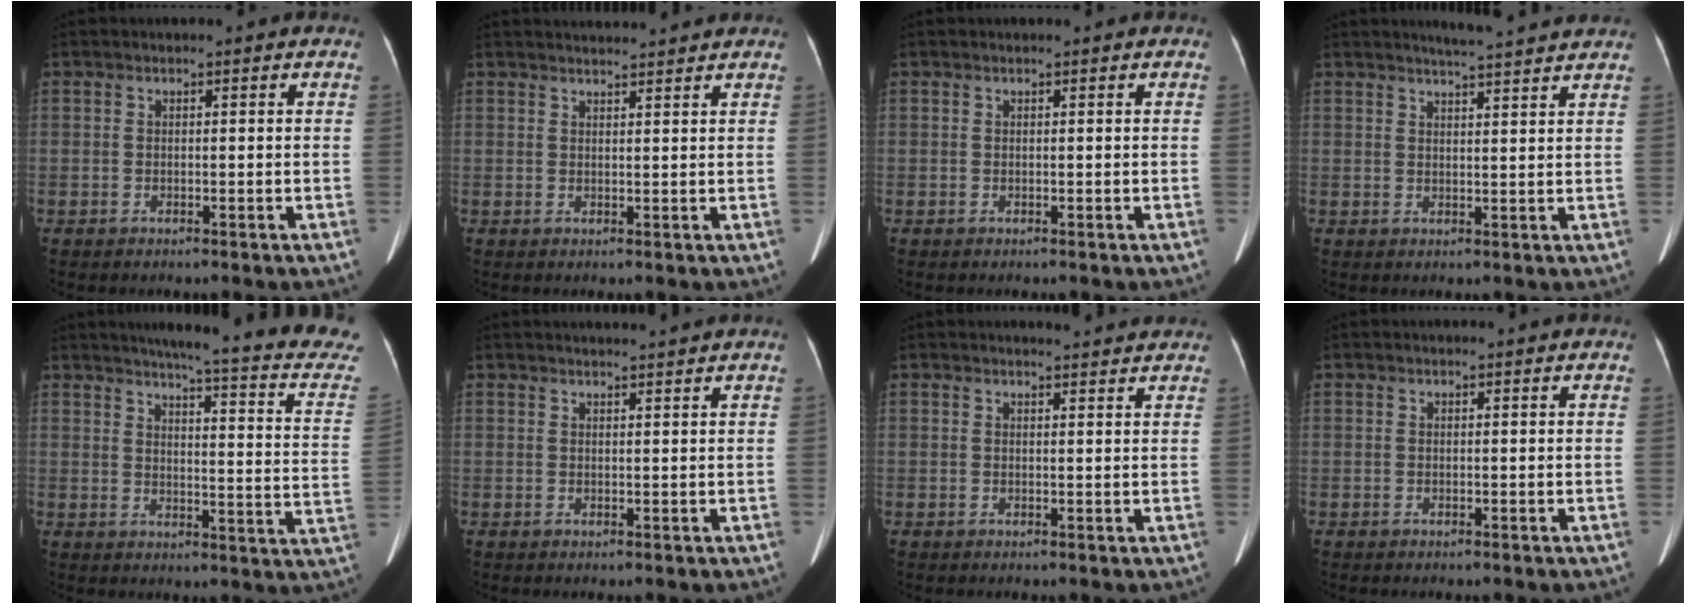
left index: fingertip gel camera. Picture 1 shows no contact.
{"total": 4.8, "force": [4.7, -0.4, 1.0], "torque": [-0.017, 0.021, 0.060]}
{"total": 0.0}
{"total": 7.3, "force": [6.7, -0.3, 2.8], "torque": [-0.050, 0.012, 0.082]}
{"total": 21.7, "force": [19.1, 0.6, 10.2], "torque": [-0.128, -0.071, 0.208]}
{"total": 3.7, "force": [3.5, -0.8, 1.0], "torque": [-0.013, 0.011, 0.044]}
{"total": 4.2, "force": [4.1, 0.2, 1.1], "torque": [-0.020, 0.009, 0.044]}
{"total": 0.9, "force": [0.8, -0.1, 0.3], "torque": [-0.008, 0.002, 0.011]}